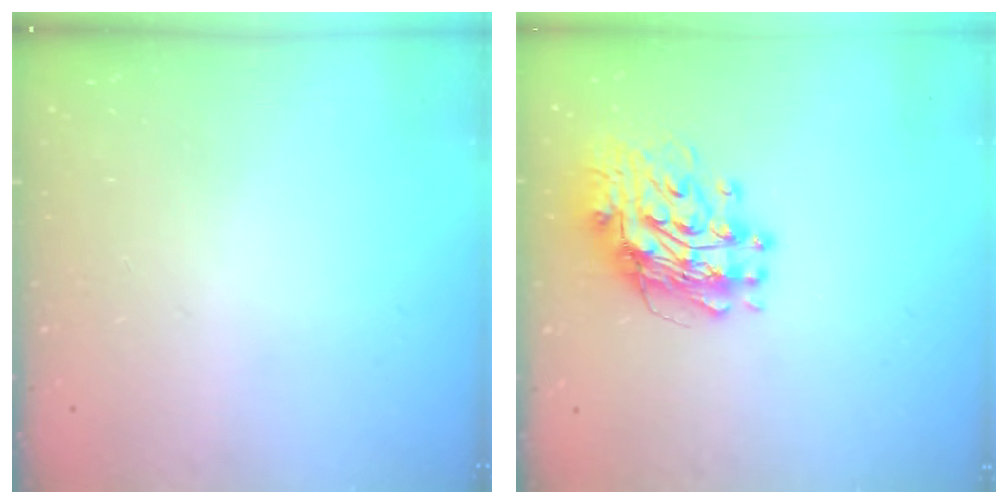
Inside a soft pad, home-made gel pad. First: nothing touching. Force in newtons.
{"total": 11.7, "press": 11.7, "slide": 1.1}